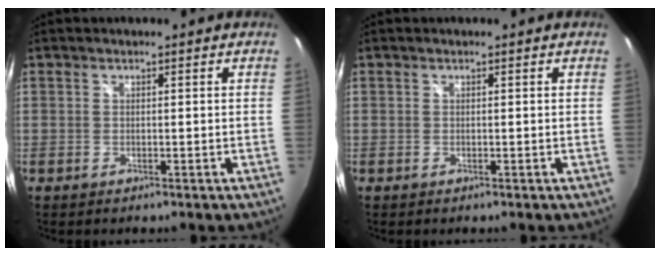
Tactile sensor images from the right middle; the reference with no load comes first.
{"total": 0.0}